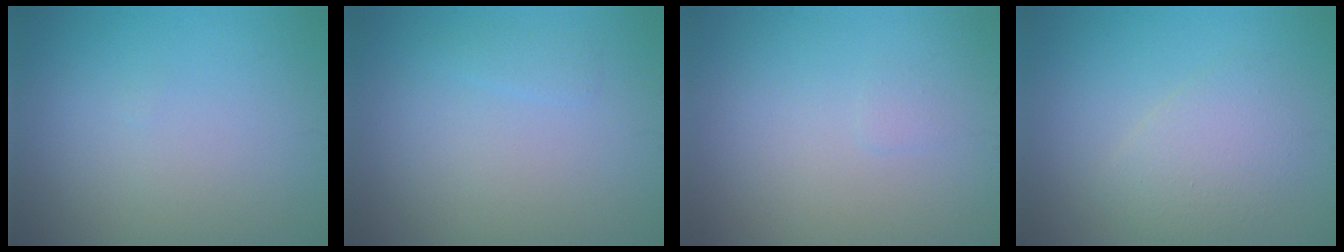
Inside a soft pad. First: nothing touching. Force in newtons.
{"total": 0.8, "press": 0.8, "slide": 0.0}
{"total": 0.5, "press": 0.5, "slide": 0.0}
{"total": 3.0, "press": 3.0, "slide": 0.2}